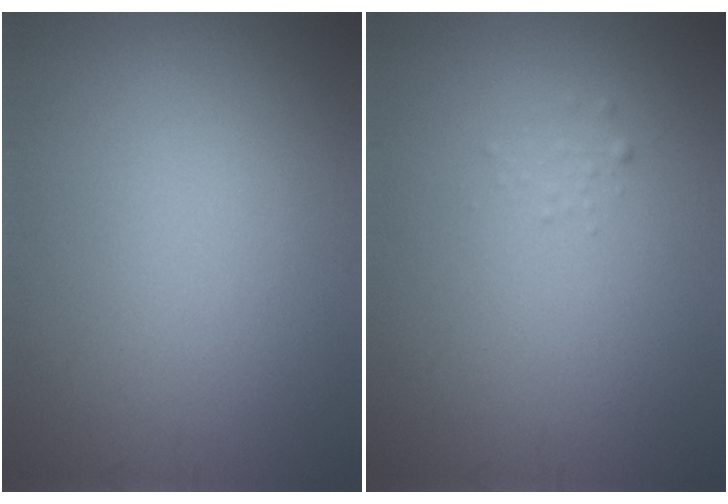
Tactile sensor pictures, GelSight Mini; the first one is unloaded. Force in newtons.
{"total": 0.6, "press": 0.6, "slide": 0.0}